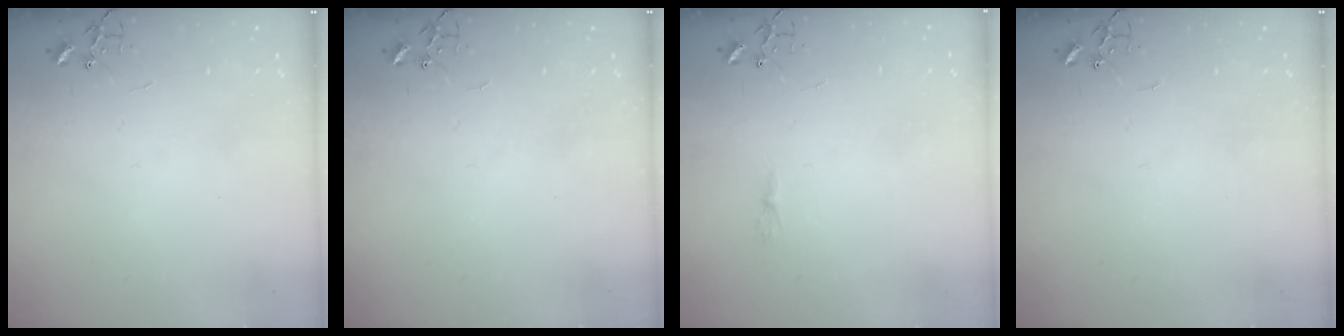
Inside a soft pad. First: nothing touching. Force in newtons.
{"total": 0.0}
{"total": 4.7, "press": 4.6, "slide": 0.6}
{"total": 0.0}